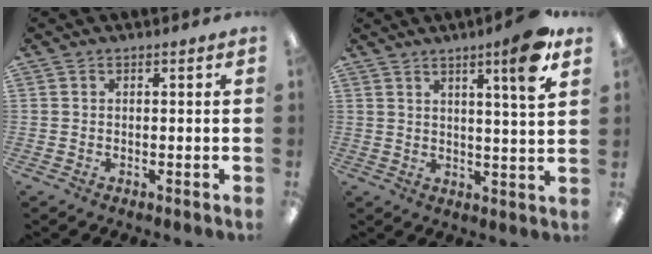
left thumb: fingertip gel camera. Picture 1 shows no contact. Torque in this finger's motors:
{"motor_torque": [-0.21, 0.15, 0.10, -0.21, 0.03]}